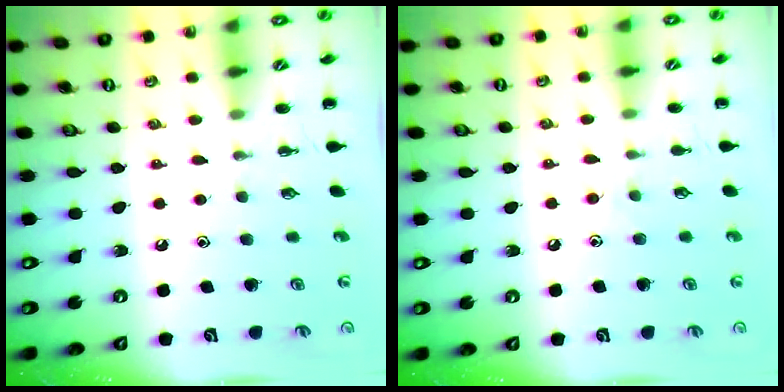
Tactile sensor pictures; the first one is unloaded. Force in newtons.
{"total": 6.1, "press": 5.8, "slide": 1.9}